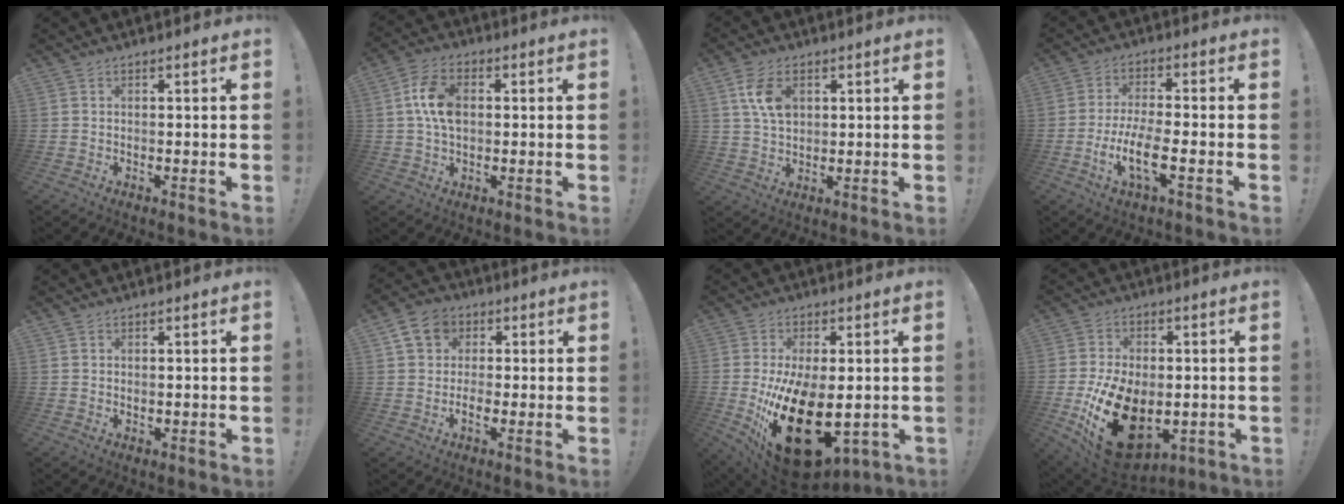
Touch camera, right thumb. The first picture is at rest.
{"total": 10.2, "force": [1.1, 6.6, 7.6], "torque": [-0.138, 0.011, 0.024]}
{"total": 8.7, "force": [3.0, 5.5, 6.0], "torque": [-0.105, -0.003, 0.057]}
{"total": 10.4, "force": [-3.2, 2.9, 9.5], "torque": [-0.191, -0.004, -0.061]}
{"total": 1.0, "force": [0.7, 0.7, 0.3], "torque": [0.002, -0.002, 0.011]}
{"total": 10.1, "force": [1.0, 8.6, 5.2], "torque": [-0.086, 0.005, 0.023]}
{"total": 24.8, "force": [-4.1, 13.4, 20.5], "torque": [-0.353, -0.004, -0.044]}
{"total": 22.4, "force": [-5.4, 14.4, 16.3], "torque": [-0.289, 0.025, -0.070]}